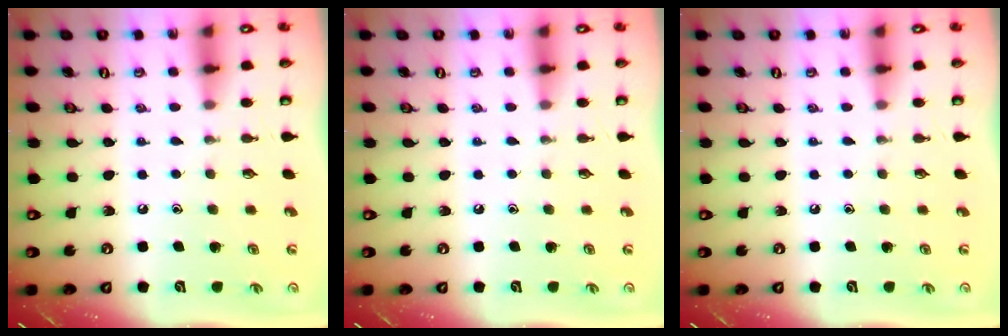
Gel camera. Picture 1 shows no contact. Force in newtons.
{"total": 0.0}
{"total": 0.0}